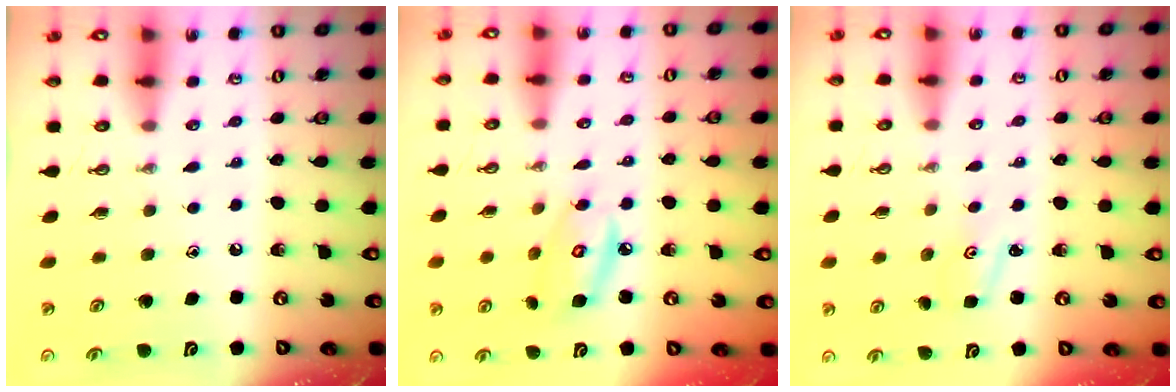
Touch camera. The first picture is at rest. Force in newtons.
{"total": 7.5, "press": 7.5, "slide": 0.5}
{"total": 2.2, "press": 2.2, "slide": 0.3}